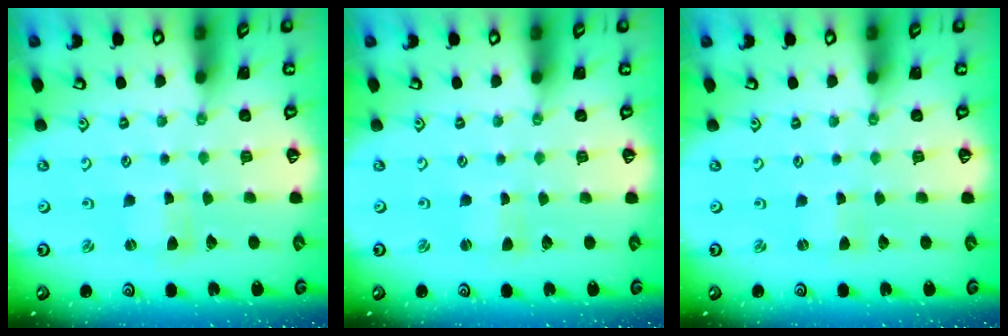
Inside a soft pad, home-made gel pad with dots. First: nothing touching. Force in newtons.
{"total": 0.0}
{"total": 0.0}